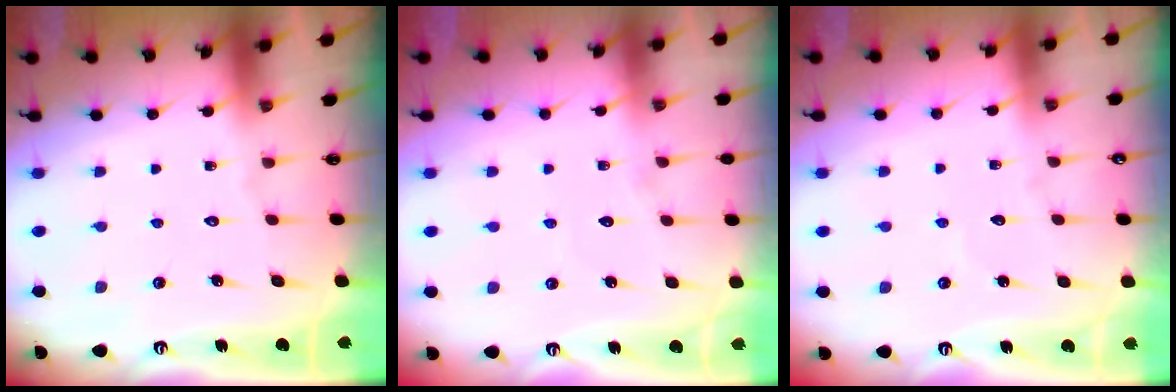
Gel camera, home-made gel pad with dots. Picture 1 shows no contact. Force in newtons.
{"total": 3.3, "press": 3.3, "slide": 0.4}
{"total": 2.9, "press": 2.9, "slide": 0.2}